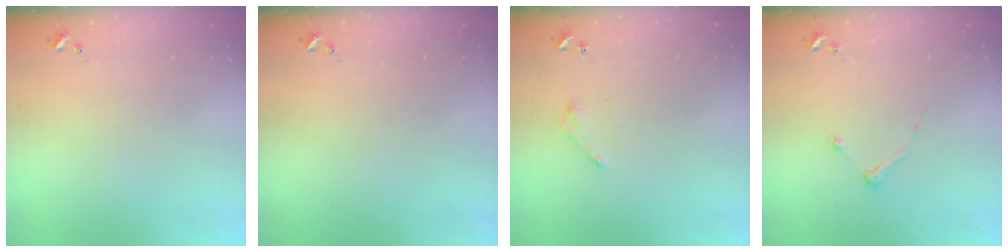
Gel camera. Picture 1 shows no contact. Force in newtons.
{"total": 0.0}
{"total": 3.0, "press": 3.0, "slide": 0.4}
{"total": 4.9, "press": 4.9, "slide": 0.7}